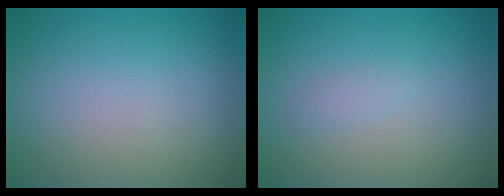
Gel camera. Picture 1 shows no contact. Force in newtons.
{"total": 0.7, "press": 0.7, "slide": 0.1}